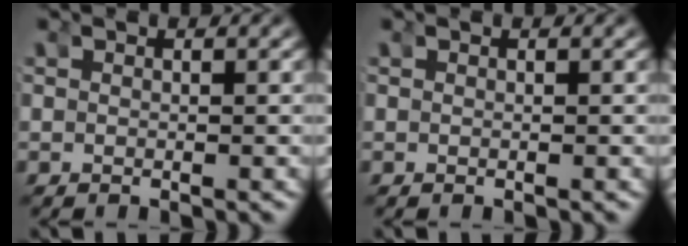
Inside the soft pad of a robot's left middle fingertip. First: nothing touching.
{"total": 0.0}